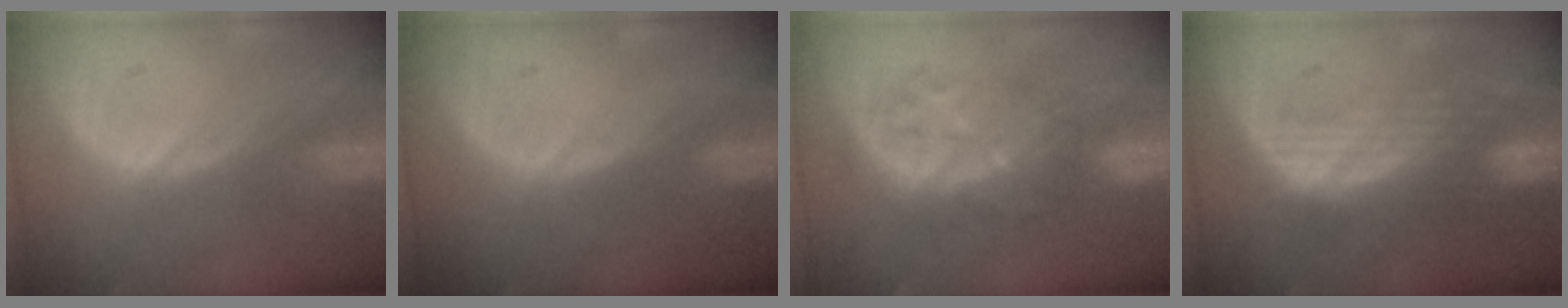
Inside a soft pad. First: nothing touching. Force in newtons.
{"total": 0.0}
{"total": 8.0, "press": 7.4, "slide": 3.1}
{"total": 7.4, "press": 7.0, "slide": 2.2}